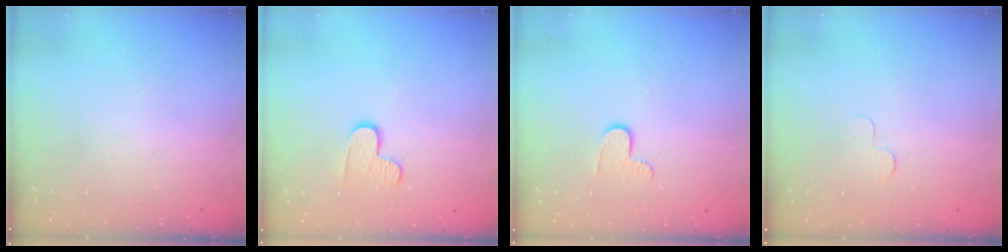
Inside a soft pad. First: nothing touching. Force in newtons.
{"total": 7.9, "press": 7.9, "slide": 0.5}
{"total": 5.2, "press": 5.2, "slide": 0.5}
{"total": 2.5, "press": 2.5, "slide": 0.2}